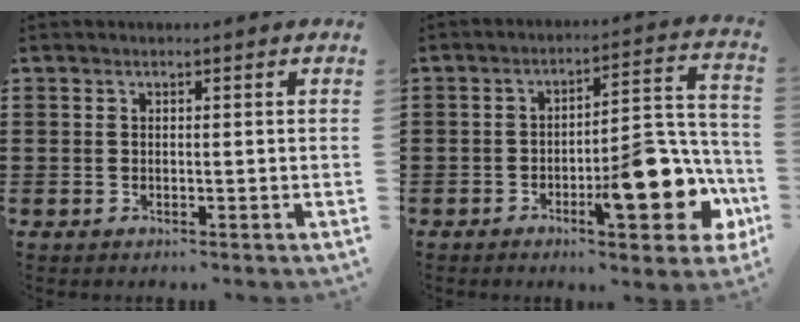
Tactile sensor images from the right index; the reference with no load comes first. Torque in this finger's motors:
{"motor_torque": [1.61, -0.53, 0.50, 0.21]}